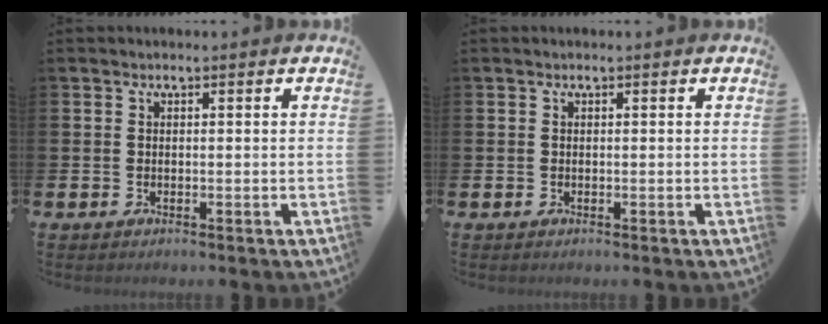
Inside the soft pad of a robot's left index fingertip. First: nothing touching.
{"total": 0.0}